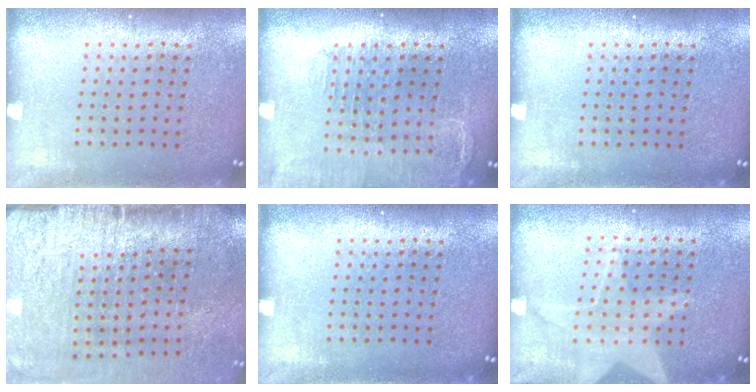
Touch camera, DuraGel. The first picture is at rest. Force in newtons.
{"total": 1.6, "press": 1.6, "slide": 0.4}
{"total": 0.0}
{"total": 4.5, "press": 3.7, "slide": 2.5}
{"total": 0.0}
{"total": 1.4, "press": 1.4, "slide": 0.2}